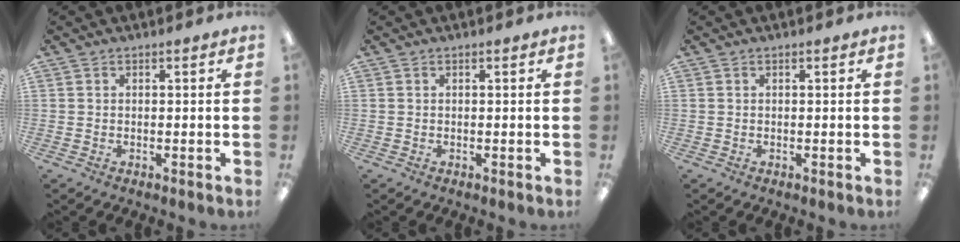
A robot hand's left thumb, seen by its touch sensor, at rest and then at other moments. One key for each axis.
{"total": 0.0}
{"total": 0.0}